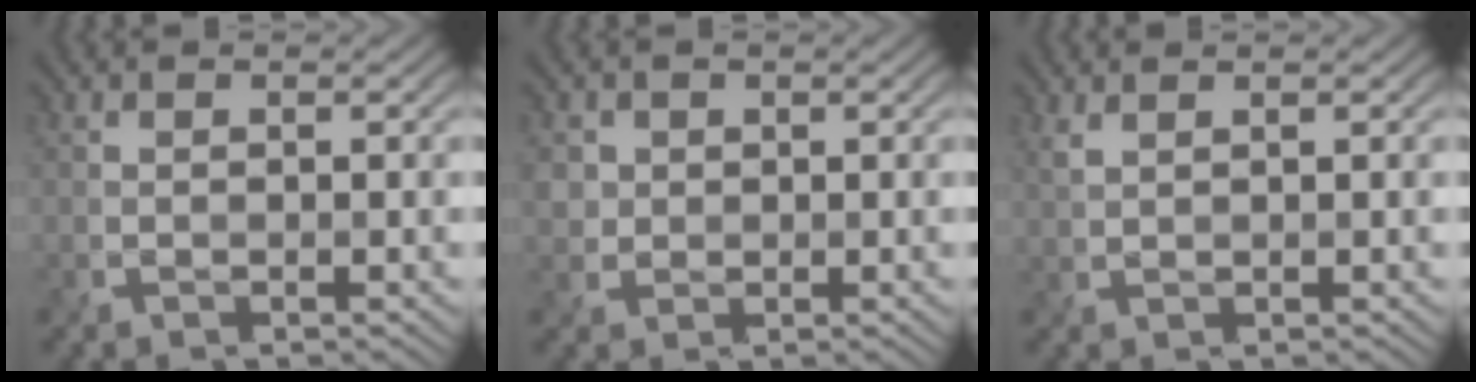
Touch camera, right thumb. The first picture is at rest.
{"total": 2.1, "force": [0.8, 2.0, 0.2], "torque": [-0.016, -0.003, 0.016]}
{"total": 1.4, "force": [1.1, 0.4, 0.7], "torque": [-0.021, 0.002, 0.024]}